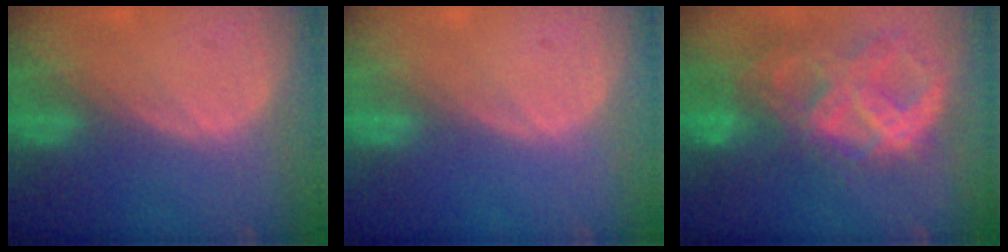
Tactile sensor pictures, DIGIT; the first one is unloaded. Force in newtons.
{"total": 0.0}
{"total": 10.9, "press": 9.3, "slide": 5.8}